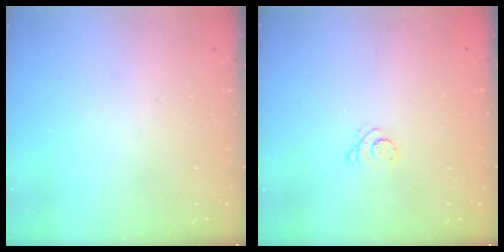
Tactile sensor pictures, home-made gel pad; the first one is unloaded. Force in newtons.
{"total": 2.8, "press": 2.7, "slide": 0.3}